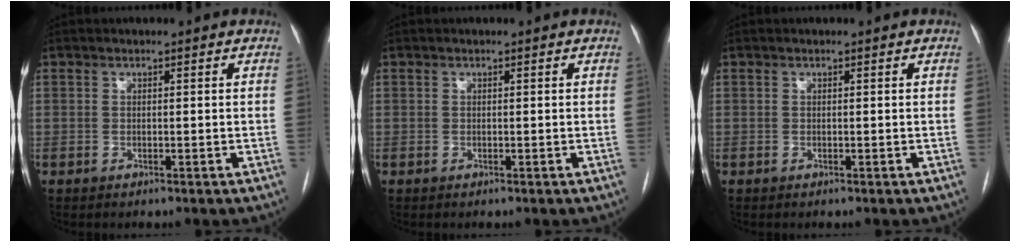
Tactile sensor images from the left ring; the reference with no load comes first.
{"total": 0.0}
{"total": 0.0}